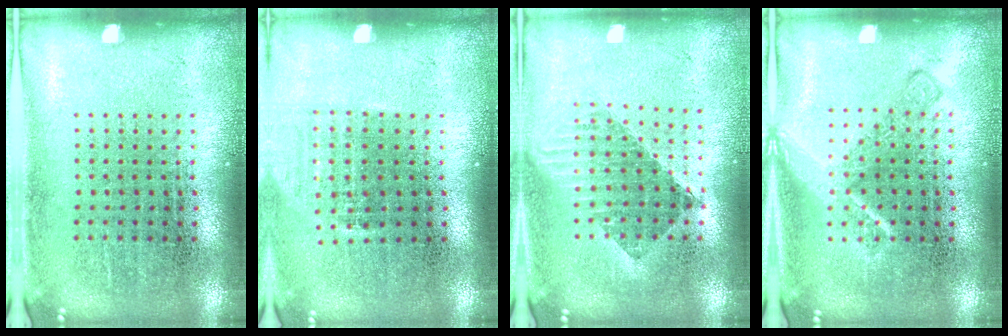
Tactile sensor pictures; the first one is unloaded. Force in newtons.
{"total": 0.9, "press": 0.8, "slide": 0.4}
{"total": 1.5, "press": 1.3, "slide": 0.8}
{"total": 2.0, "press": 2.0, "slide": 0.4}